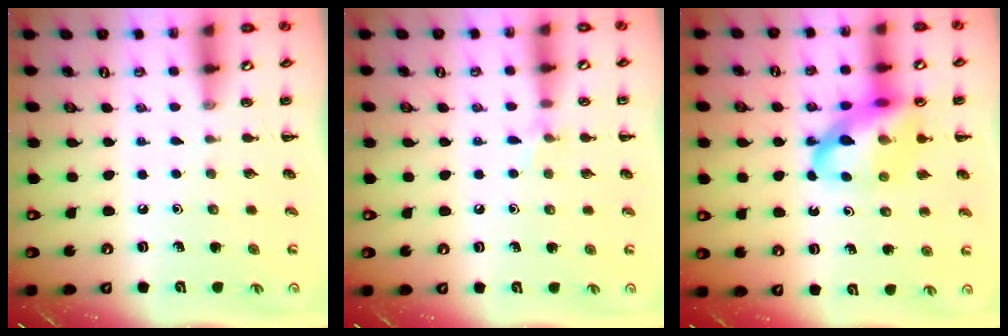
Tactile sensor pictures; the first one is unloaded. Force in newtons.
{"total": 5.1, "press": 4.9, "slide": 1.5}
{"total": 15.9, "press": 15.4, "slide": 3.8}